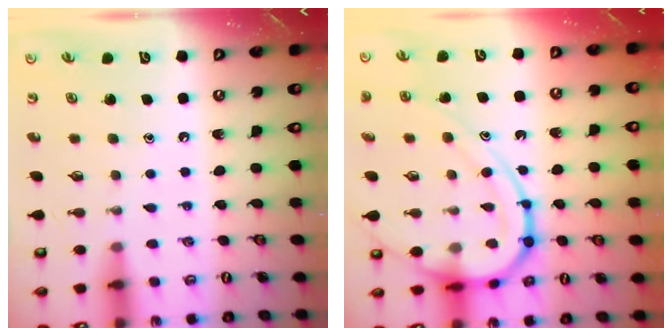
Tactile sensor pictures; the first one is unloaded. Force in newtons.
{"total": 15.0, "press": 14.9, "slide": 1.7}